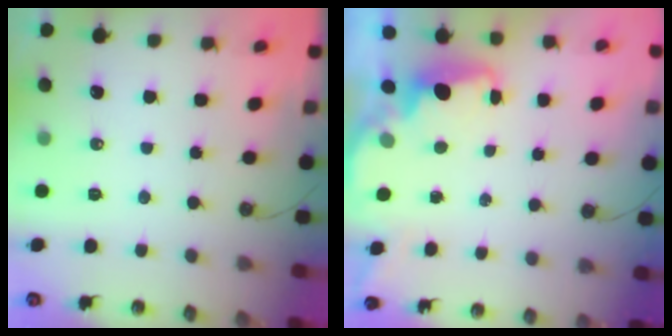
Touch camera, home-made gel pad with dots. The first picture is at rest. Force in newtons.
{"total": 2.0, "press": 1.8, "slide": 0.8}